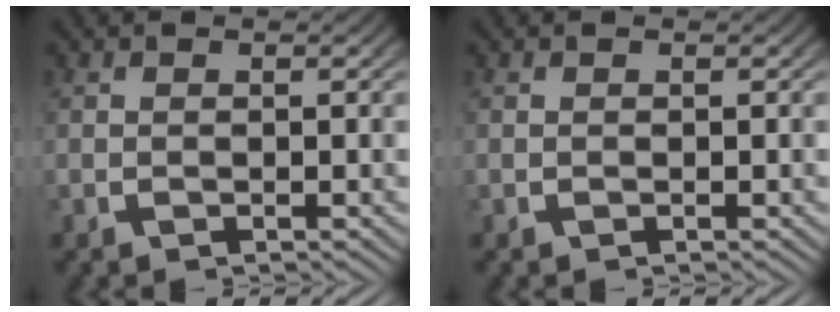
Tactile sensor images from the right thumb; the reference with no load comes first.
{"total": 0.0}